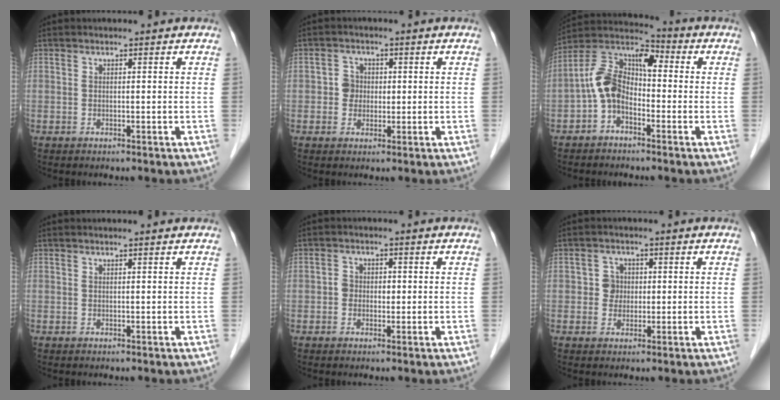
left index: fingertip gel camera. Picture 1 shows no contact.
{"total": 2.8, "force": [0.1, 2.7, 0.7], "torque": [-0.014, 0.007, 0.000]}
{"total": 8.5, "force": [-2.2, 4.8, 6.7], "torque": [-0.148, 0.035, -0.053]}
{"total": 0.6, "force": [0.5, -0.1, 0.3], "torque": [-0.011, 0.002, 0.013]}
{"total": 2.2, "force": [-0.1, 2.0, 1.0], "torque": [-0.015, 0.012, -0.004]}
{"total": 2.6, "force": [0.2, 2.5, 0.4], "torque": [-0.008, 0.006, 0.001]}